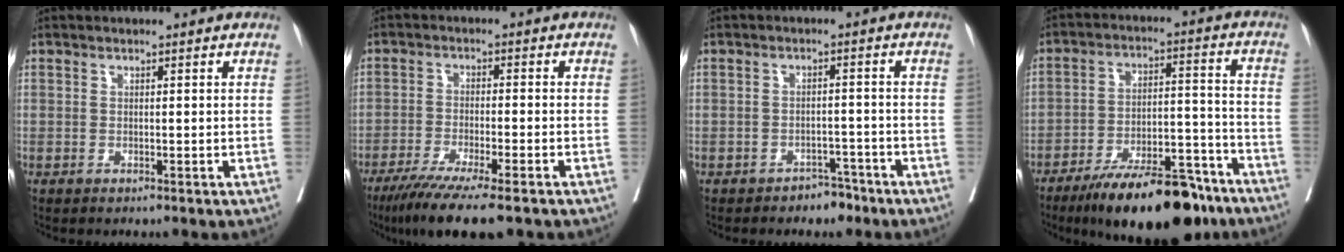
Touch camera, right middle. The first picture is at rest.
{"total": 10.6, "force": [-7.7, 0.2, 7.3], "torque": [-0.113, -0.027, -0.122]}
{"total": 2.5, "force": [-2.0, 1.3, 0.6], "torque": [-0.006, 0.007, -0.025]}
{"total": 17.3, "force": [-13.3, 4.4, 10.2], "torque": [-0.125, 0.019, -0.211]}